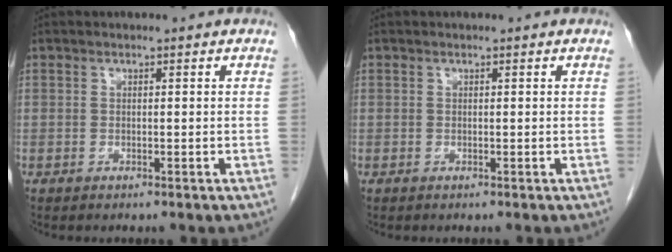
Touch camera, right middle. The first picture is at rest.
{"total": 0.0}